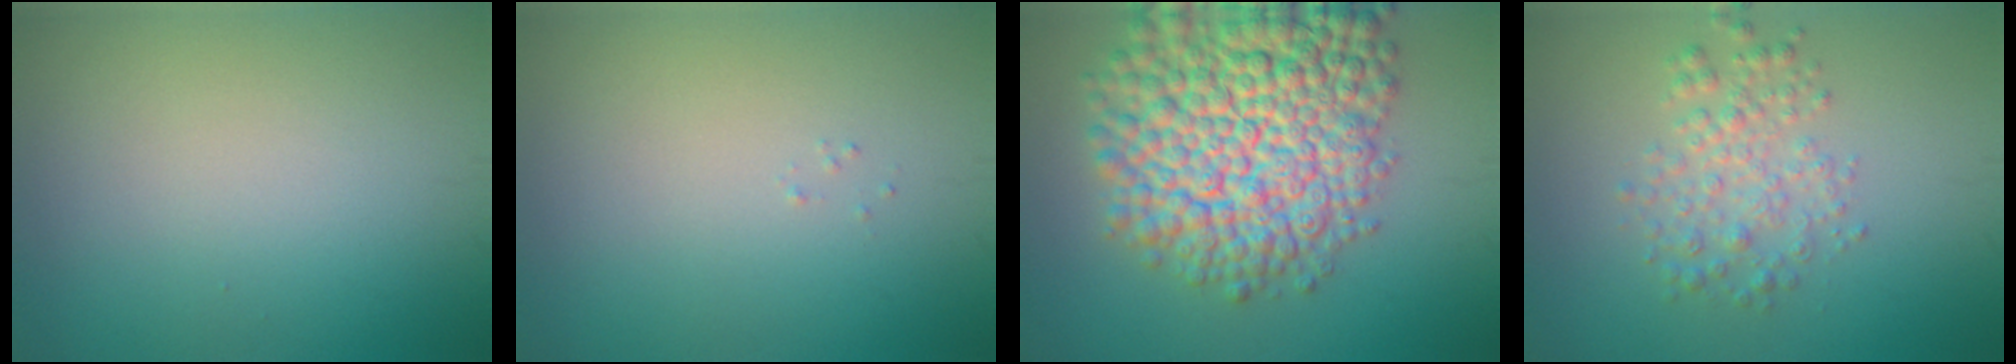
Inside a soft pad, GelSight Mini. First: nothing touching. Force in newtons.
{"total": 0.0}
{"total": 12.7, "press": 12.7, "slide": 0.5}
{"total": 2.8, "press": 2.8, "slide": 0.0}